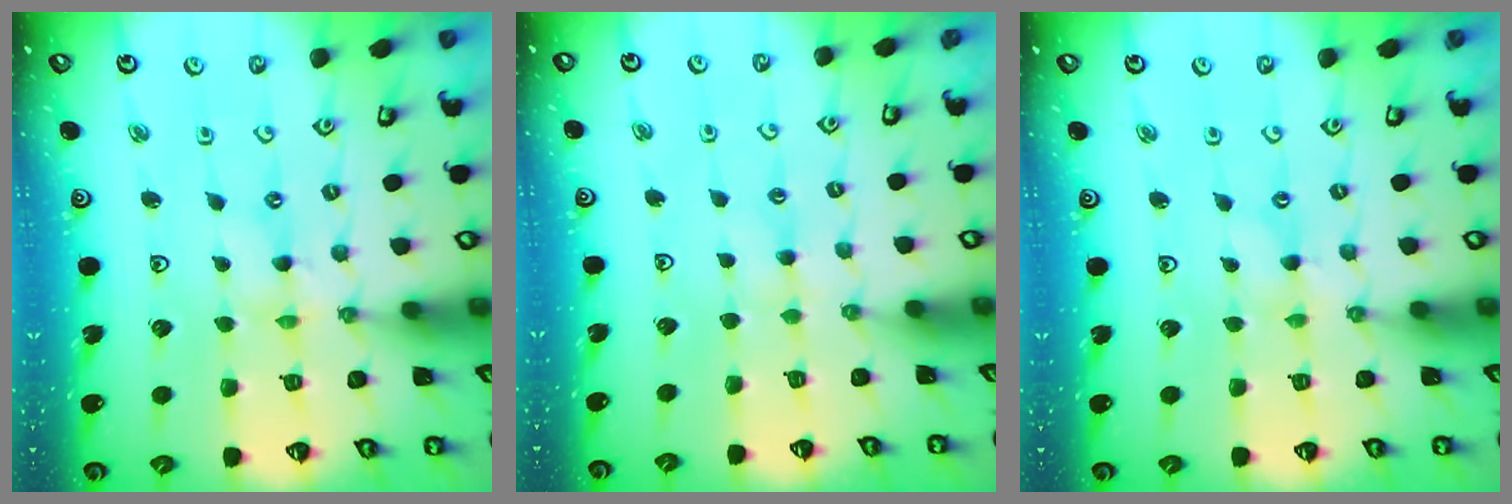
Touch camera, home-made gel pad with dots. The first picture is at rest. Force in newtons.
{"total": 1.6, "press": 1.6, "slide": 0.3}
{"total": 0.0}